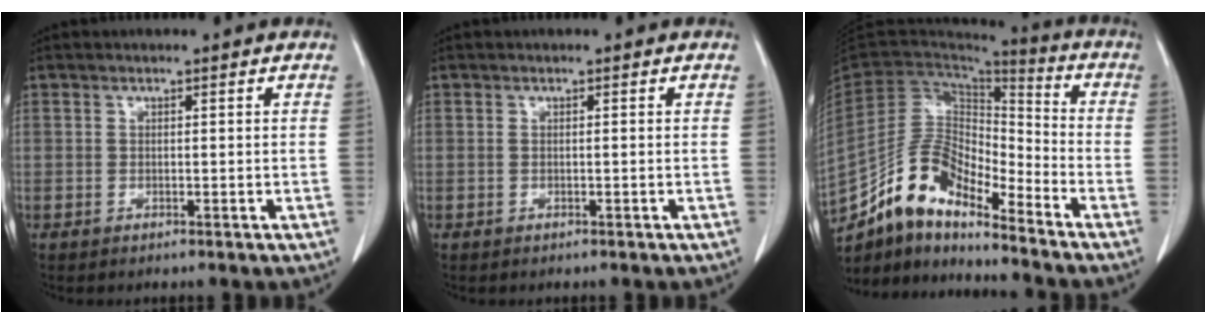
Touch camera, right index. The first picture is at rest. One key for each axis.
{"total": 0.0}
{"total": 12.2, "fx": -10.3, "fy": 3.7, "fz": 5.4, "tx": -0.100, "ty": 0.044, "tz": -0.190}